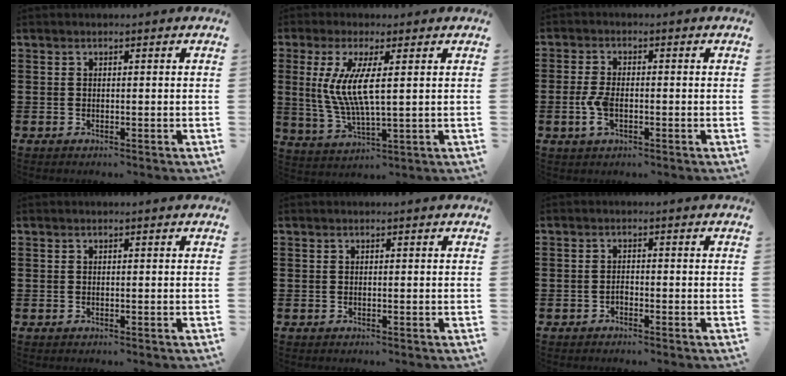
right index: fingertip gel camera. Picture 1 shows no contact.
{"total": 8.1, "force": [1.5, 1.6, 7.8], "torque": [-0.174, -0.011, 0.019]}
{"total": 4.1, "force": [-1.0, 2.0, 3.5], "torque": [-0.084, -0.003, -0.023]}
{"total": 0.0}
{"total": 0.0}
{"total": 0.9, "force": [-0.7, 0.5, 0.3], "torque": [-0.007, -0.001, -0.014]}